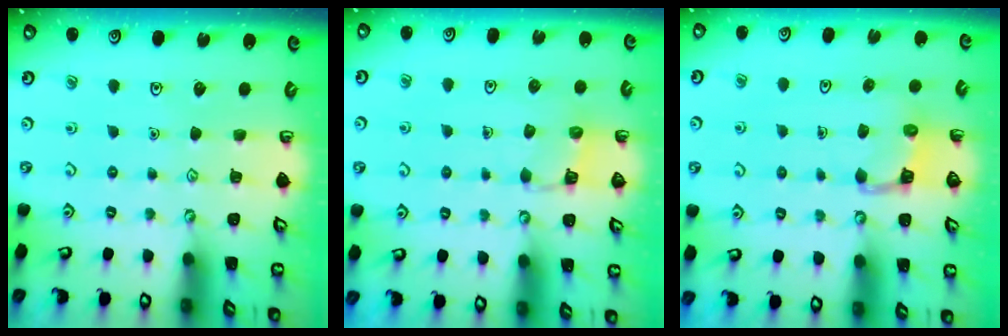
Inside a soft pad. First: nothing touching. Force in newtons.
{"total": 4.1, "press": 4.1, "slide": 0.4}
{"total": 3.5, "press": 3.5, "slide": 0.2}